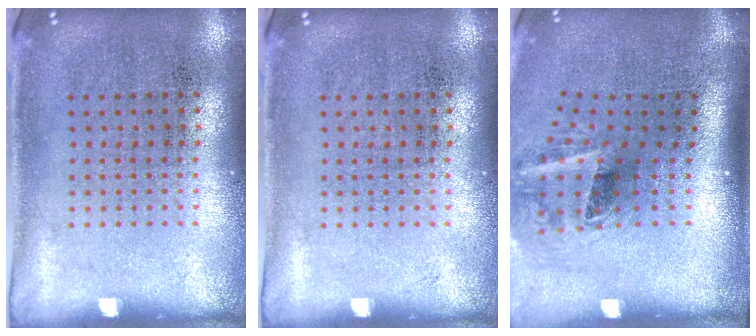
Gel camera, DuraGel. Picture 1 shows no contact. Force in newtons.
{"total": 0.0}
{"total": 2.1, "press": 1.3, "slide": 1.7}